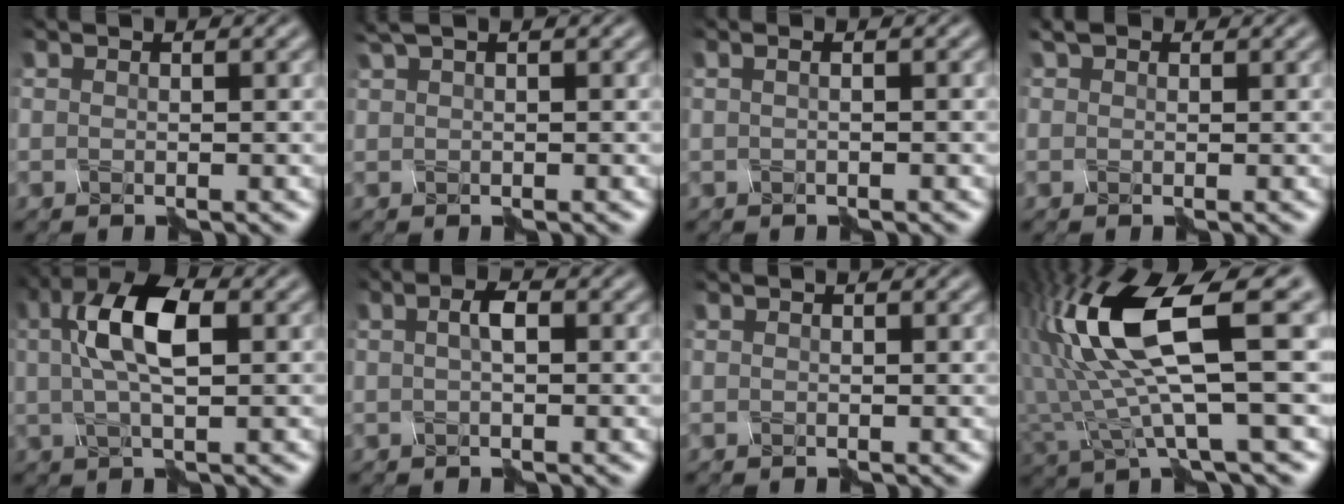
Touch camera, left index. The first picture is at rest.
{"total": 2.9, "force": [1.9, 1.0, 2.0], "torque": [-0.037, 0.018, 0.025]}
{"total": 1.4, "force": [-0.1, 0.7, 1.3], "torque": [-0.006, 0.011, -0.017]}
{"total": 1.5, "force": [0.9, 1.1, 0.5], "torque": [-0.011, 0.008, 0.018]}
{"total": 6.1, "force": [0.6, 2.7, 5.5], "torque": [-0.100, 0.020, 0.006]}
{"total": 1.7, "force": [-0.5, 0.7, 1.5], "torque": [-0.029, 0.008, -0.007]}
{"total": 0.0}
{"total": 11.6, "force": [2.2, 3.3, 10.8], "torque": [-0.227, 0.006, 0.048]}